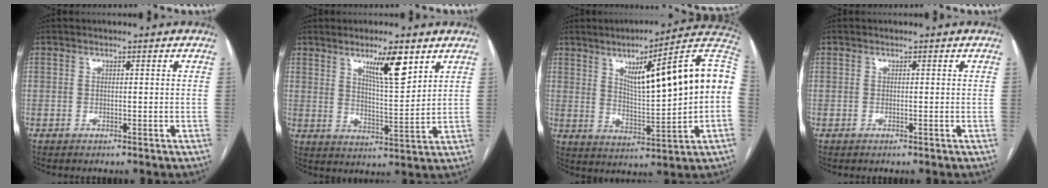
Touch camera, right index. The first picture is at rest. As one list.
[{"total": 8.0, "force": [4.8, 0.7, 6.4], "torque": [-0.110, -0.010, 0.082]}, {"total": 18.7, "force": [3.2, 1.4, 18.4], "torque": [-0.260, 0.022, 0.043]}, {"total": 0.0}]